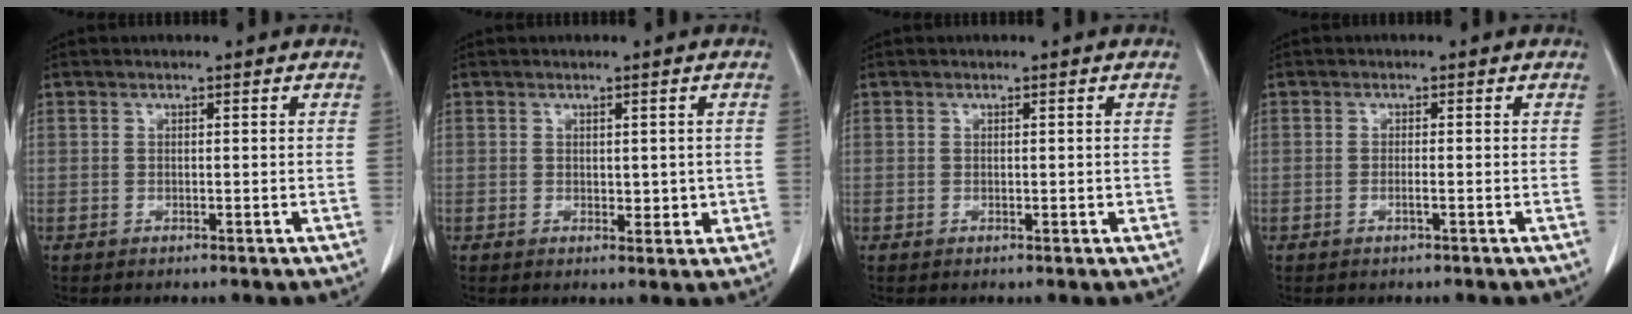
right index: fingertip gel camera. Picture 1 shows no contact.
{"total": 2.6, "force": [0.2, 1.6, 2.1], "torque": [-0.022, -0.005, 0.009]}
{"total": 0.9, "force": [0.1, 0.6, 0.7], "torque": [-0.009, -0.002, 0.003]}
{"total": 1.0, "force": [-0.4, 0.0, 0.9], "torque": [-0.021, -0.001, -0.007]}